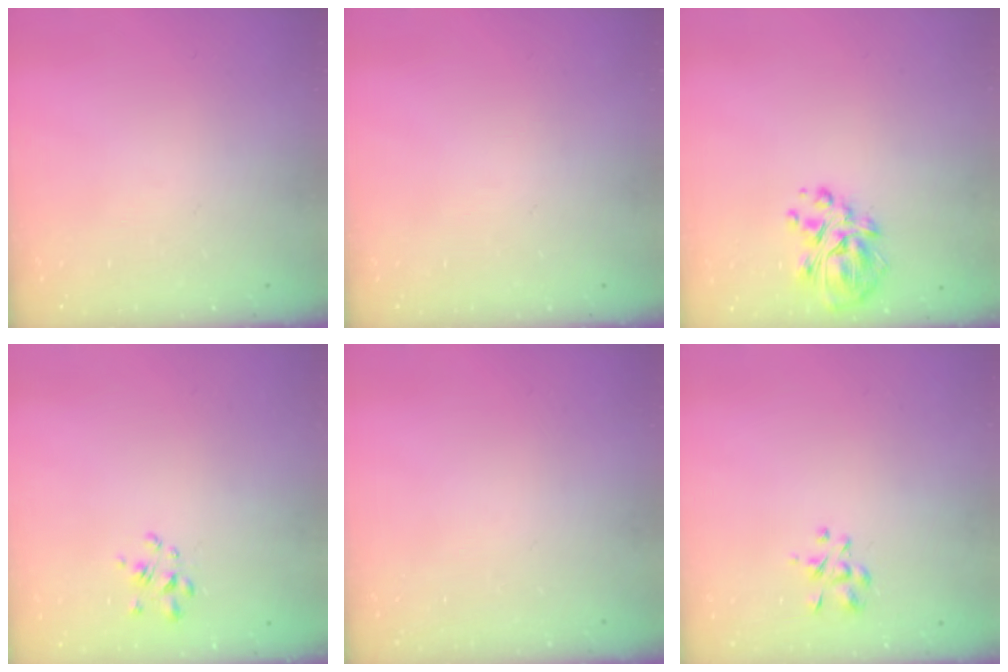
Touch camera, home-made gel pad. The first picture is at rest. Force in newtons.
{"total": 0.0}
{"total": 9.6, "press": 9.0, "slide": 3.1}
{"total": 2.7, "press": 2.4, "slide": 1.1}
{"total": 0.0}
{"total": 2.4, "press": 2.3, "slide": 0.8}